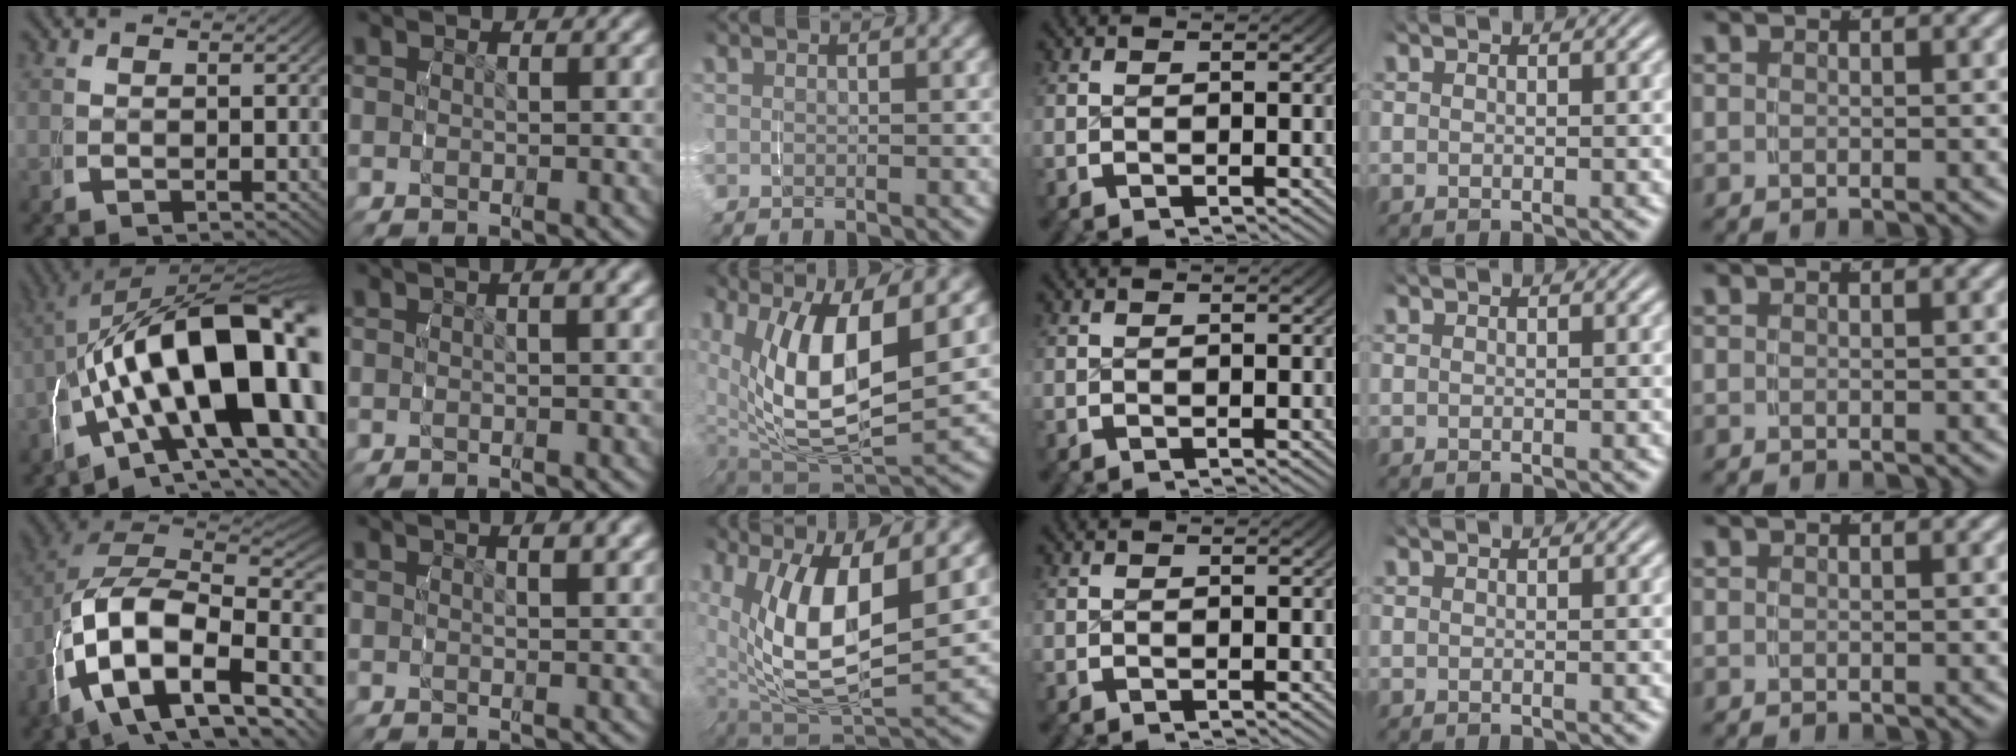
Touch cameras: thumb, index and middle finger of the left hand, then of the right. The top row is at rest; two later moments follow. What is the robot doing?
{"motion": "grasp_and_lifting", "object": "water bottle"}